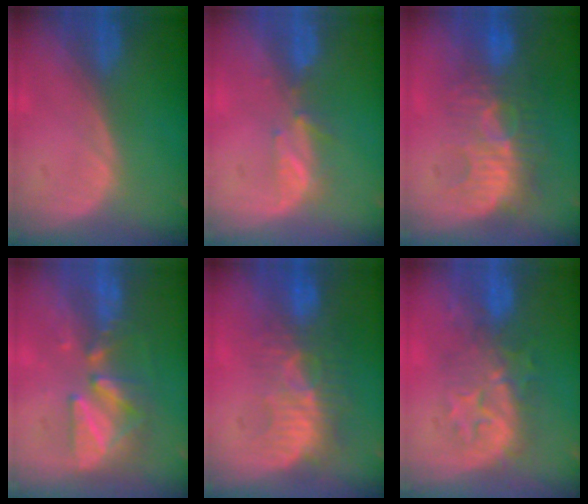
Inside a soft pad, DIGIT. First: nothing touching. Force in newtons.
{"total": 2.7, "press": 2.6, "slide": 0.8}
{"total": 9.2, "press": 8.8, "slide": 2.8}
{"total": 8.8, "press": 7.8, "slide": 4.1}
{"total": 9.1, "press": 8.4, "slide": 3.7}
{"total": 8.2, "press": 8.1, "slide": 1.1}